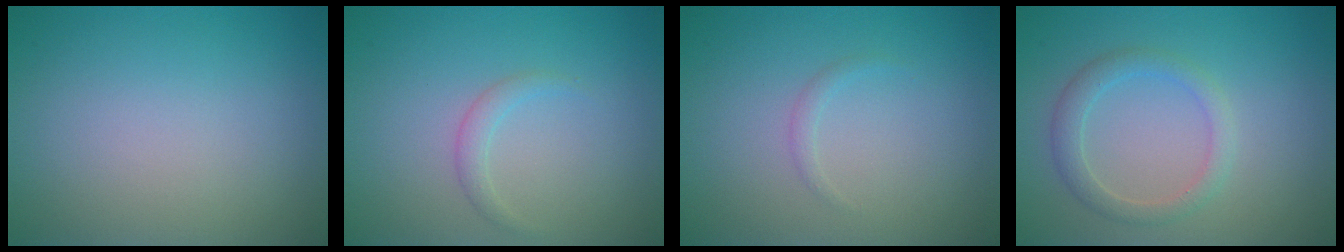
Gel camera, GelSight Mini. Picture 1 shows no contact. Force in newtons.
{"total": 1.1, "press": 1.1, "slide": 0.1}
{"total": 0.7, "press": 0.7, "slide": 0.0}
{"total": 2.3, "press": 2.3, "slide": 0.1}